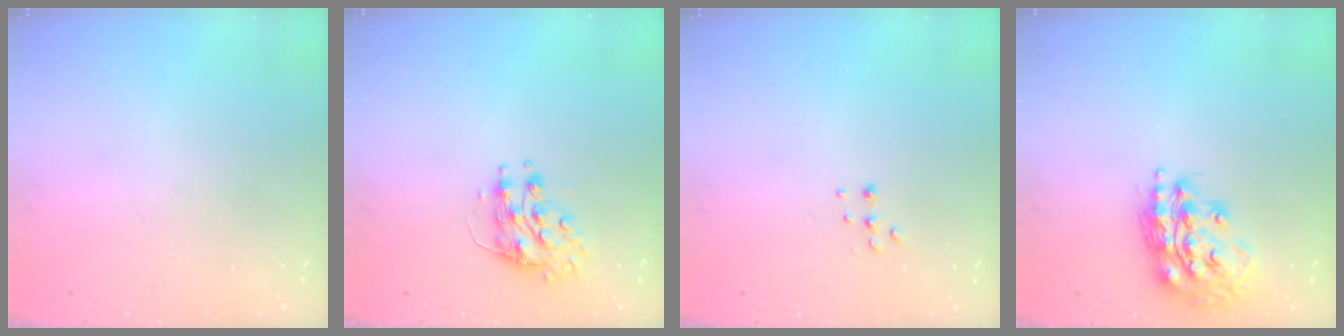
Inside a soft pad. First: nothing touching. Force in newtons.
{"total": 8.5, "press": 8.5, "slide": 0.2}
{"total": 4.4, "press": 4.4, "slide": 0.3}
{"total": 16.2, "press": 16.2, "slide": 1.5}